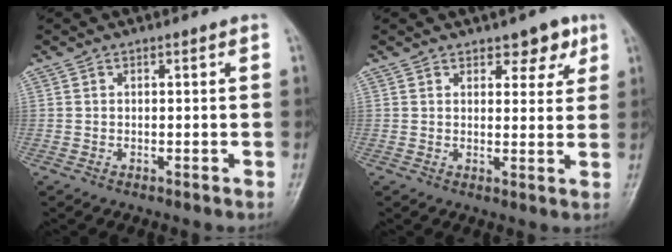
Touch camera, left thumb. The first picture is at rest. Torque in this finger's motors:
{"motor_torque": [0.13, 0.21, -0.07, -0.11, 0.06]}